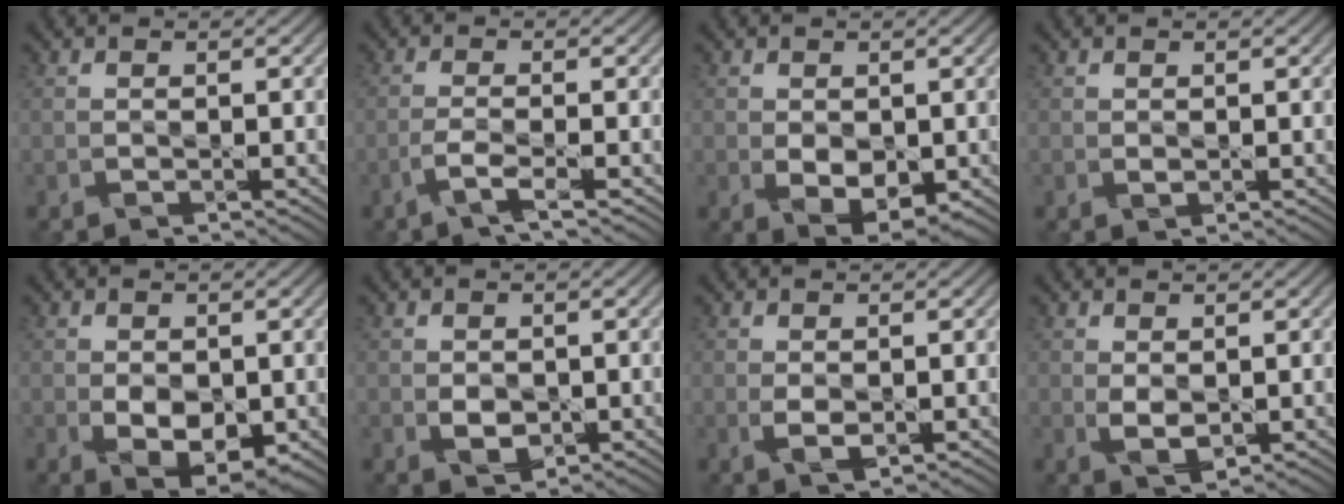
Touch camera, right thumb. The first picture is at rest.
{"total": 2.5, "force": [-1.6, -0.1, 1.9], "torque": [-0.043, 0.007, -0.043]}
{"total": 4.2, "force": [-0.3, 2.6, 3.2], "torque": [-0.065, -0.011, -0.001]}
{"total": 0.6, "force": [0.2, 0.4, 0.4], "torque": [-0.009, -0.001, 0.005]}
{"total": 4.8, "force": [-0.7, 3.0, 3.7], "torque": [-0.072, -0.011, -0.008]}
{"total": 2.3, "force": [-0.1, 1.7, 1.5], "torque": [-0.034, -0.003, 0.000]}
{"total": 2.4, "force": [-0.1, 1.4, 2.0], "torque": [-0.046, -0.006, 0.002]}
{"total": 2.8, "force": [0.3, 1.7, 2.3], "torque": [-0.051, -0.004, 0.010]}